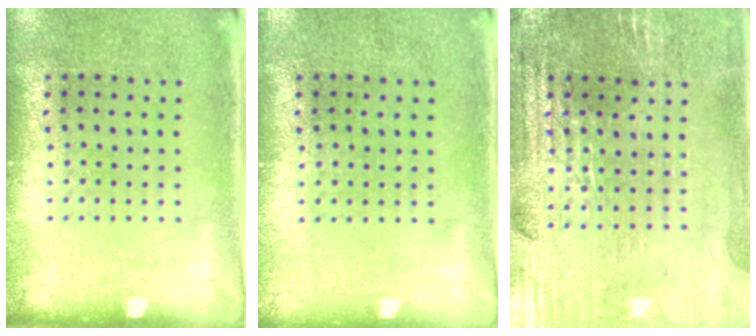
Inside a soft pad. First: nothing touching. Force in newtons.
{"total": 0.0}
{"total": 2.9, "press": 2.8, "slide": 0.5}